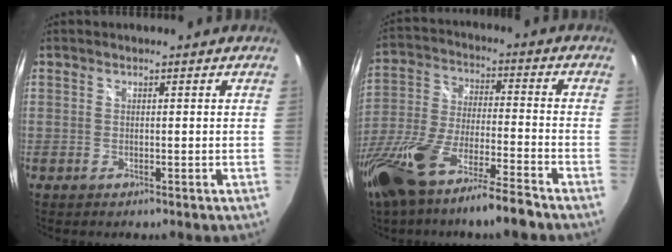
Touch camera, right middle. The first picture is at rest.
{"total": 19.4, "force": [-13.9, 2.7, 13.2], "torque": [-0.274, -0.047, -0.255]}